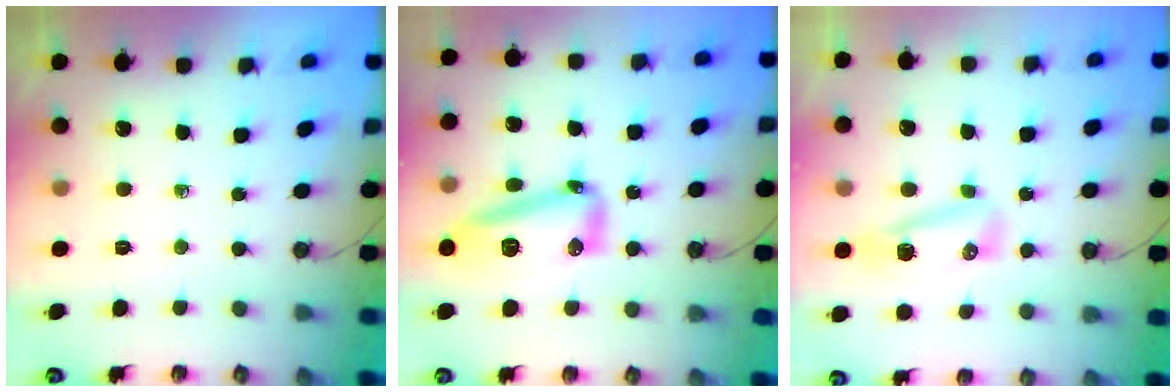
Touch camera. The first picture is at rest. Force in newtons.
{"total": 28.9, "press": 19.3, "slide": 21.5}
{"total": 8.4, "press": 8.2, "slide": 2.0}